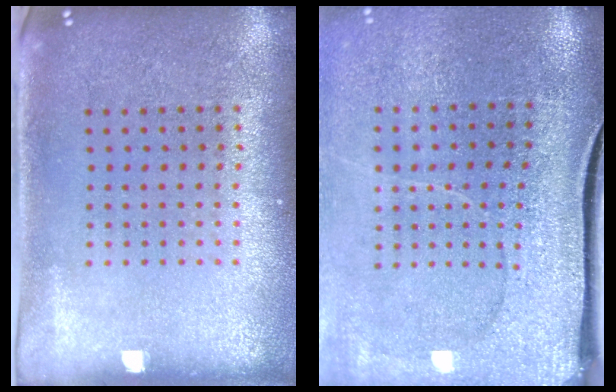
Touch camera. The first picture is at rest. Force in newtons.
{"total": 4.1, "press": 3.3, "slide": 2.4}